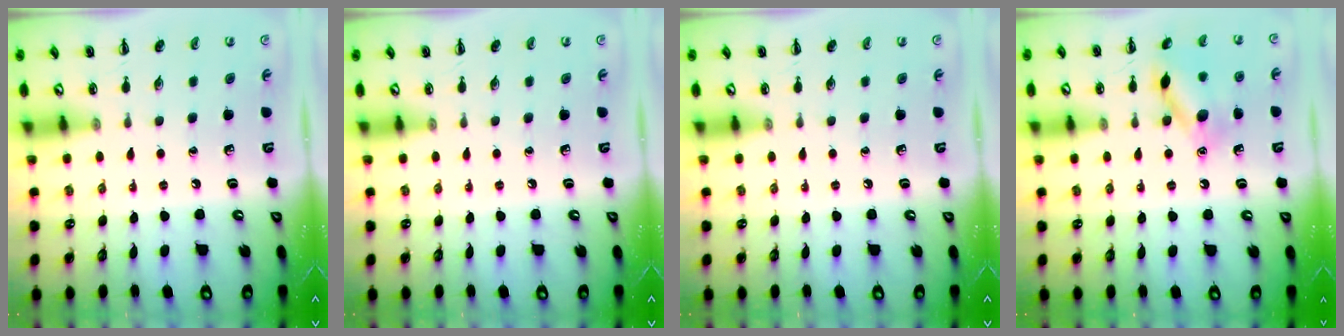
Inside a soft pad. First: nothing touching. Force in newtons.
{"total": 0.0}
{"total": 0.0}
{"total": 13.0, "press": 13.0, "slide": 0.8}